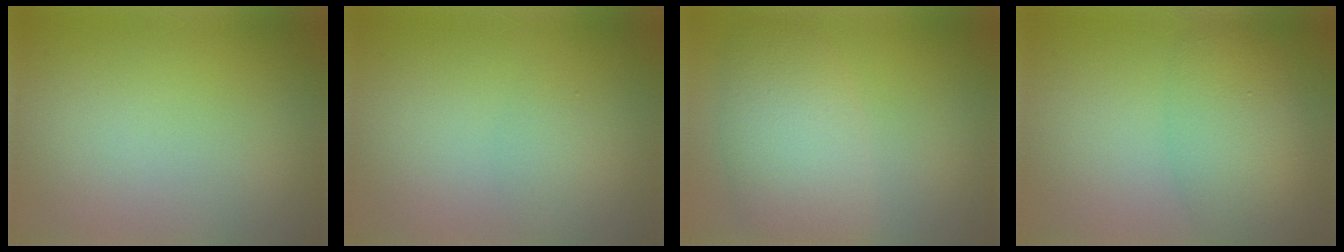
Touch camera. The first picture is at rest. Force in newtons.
{"total": 1.4, "press": 1.4, "slide": 0.1}
{"total": 6.8, "press": 6.8, "slide": 0.2}
{"total": 5.4, "press": 5.4, "slide": 0.2}